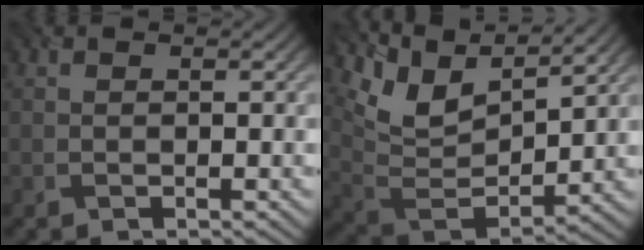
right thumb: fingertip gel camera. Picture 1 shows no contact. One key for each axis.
{"total": 10.9, "fx": 6.6, "fy": 4.8, "fz": 7.2, "tx": -0.162, "ty": 0.002, "tz": 0.130}